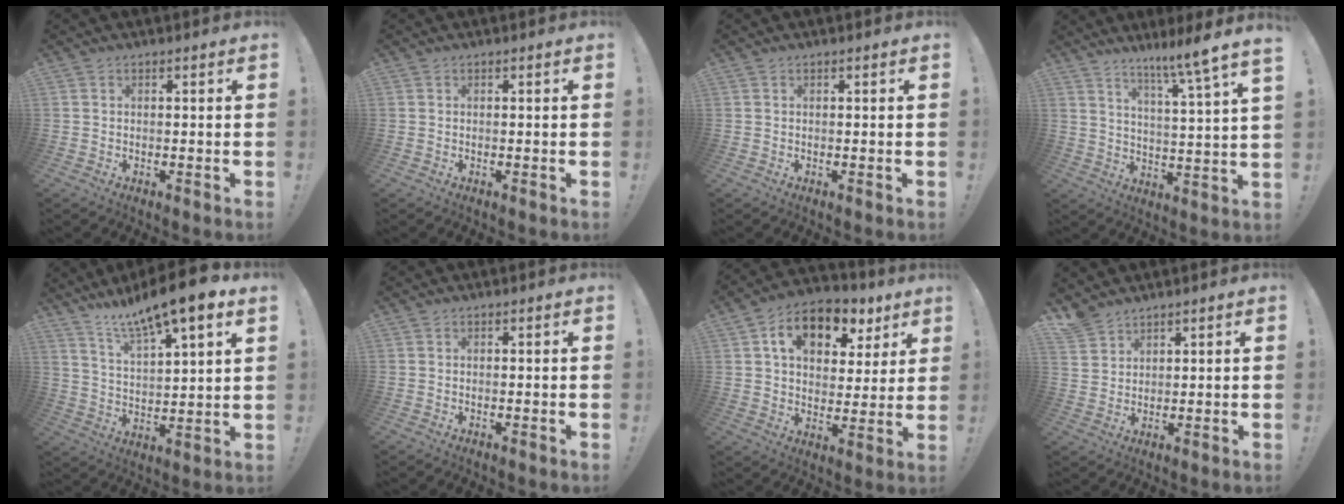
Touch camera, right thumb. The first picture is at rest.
{"total": 0.0}
{"total": 0.0}
{"total": 9.7, "force": [6.8, -1.2, 6.8], "torque": [-0.102, -0.063, 0.098]}
{"total": 12.8, "force": [10.4, 1.3, 7.3], "torque": [-0.135, -0.076, 0.172]}
{"total": 0.0}
{"total": 13.5, "force": [6.9, 8.7, 7.6], "torque": [-0.117, -0.030, 0.124]}
{"total": 4.6, "force": [3.9, 2.3, 0.9], "torque": [-0.020, -0.027, 0.076]}